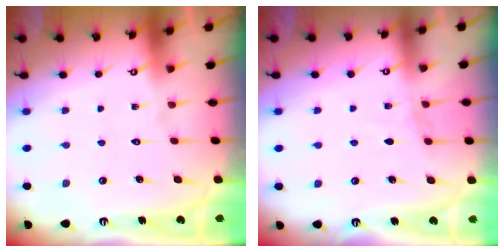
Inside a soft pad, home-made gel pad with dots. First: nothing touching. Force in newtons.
{"total": 3.4, "press": 3.4, "slide": 0.5}